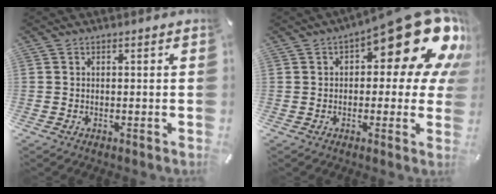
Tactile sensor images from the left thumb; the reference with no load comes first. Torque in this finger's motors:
{"motor_torque": [2.51, 2.50, 1.65, -1.12, 0.25]}